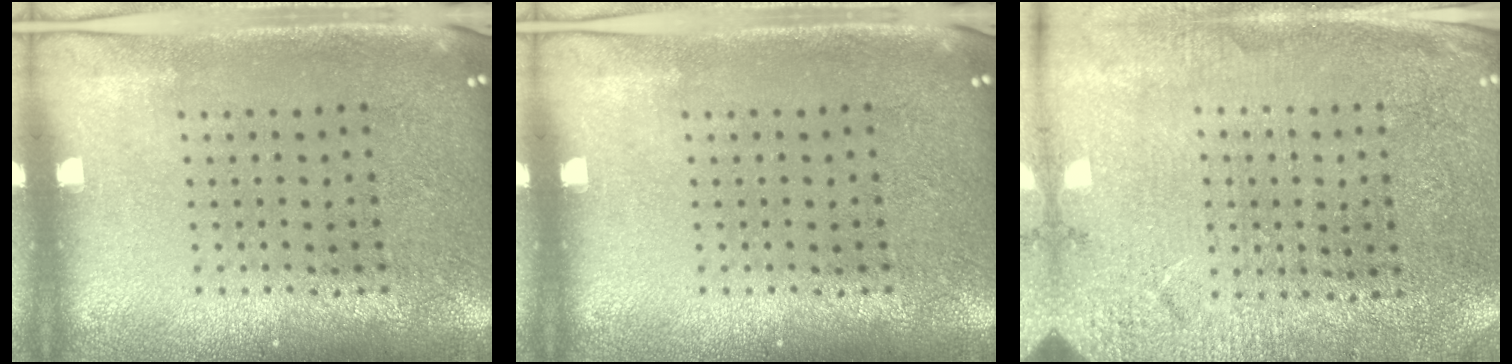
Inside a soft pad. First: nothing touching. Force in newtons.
{"total": 0.0}
{"total": 2.7, "press": 2.7, "slide": 0.2}